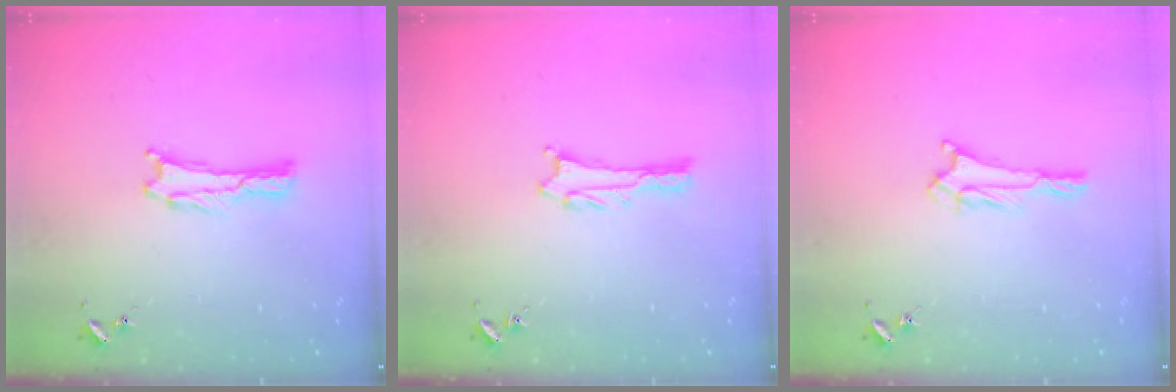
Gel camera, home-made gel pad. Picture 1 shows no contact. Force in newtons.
{"total": 1.1, "press": 1.1, "slide": 0.1}
{"total": 1.7, "press": 1.7, "slide": 0.2}